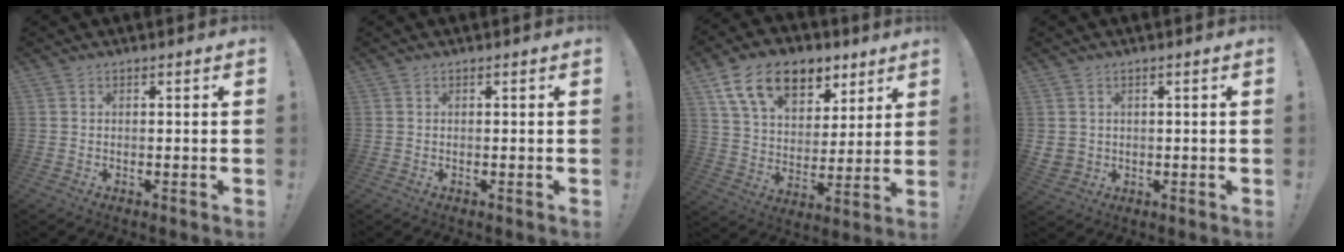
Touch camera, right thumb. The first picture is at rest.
{"total": 0.0}
{"total": 17.5, "force": [10.1, 10.7, 9.4], "torque": [-0.155, -0.050, 0.185]}
{"total": 3.2, "force": [1.1, 2.9, 0.6], "torque": [-0.008, -0.003, 0.022]}